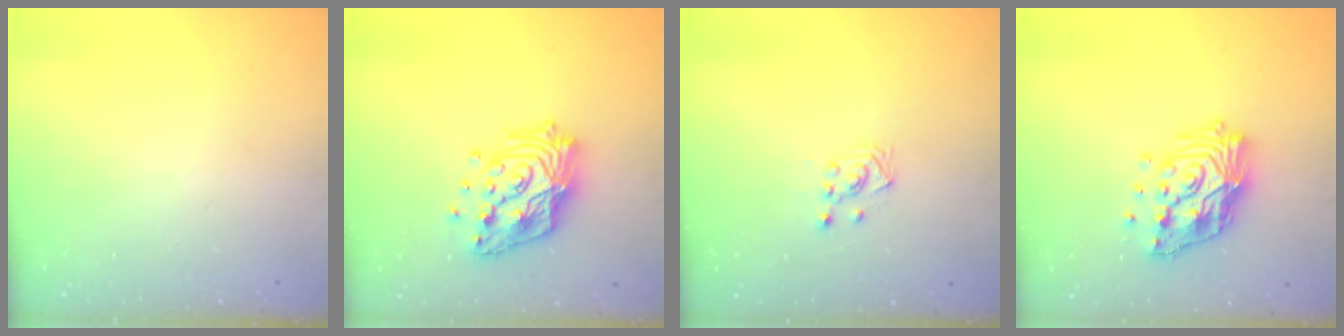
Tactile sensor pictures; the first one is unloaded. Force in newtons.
{"total": 17.5, "press": 17.4, "slide": 1.4}
{"total": 3.3, "press": 3.2, "slide": 1.0}
{"total": 17.3, "press": 17.1, "slide": 2.1}